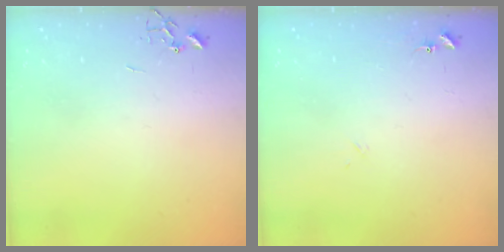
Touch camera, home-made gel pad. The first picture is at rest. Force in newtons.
{"total": 7.8, "press": 7.8, "slide": 0.6}